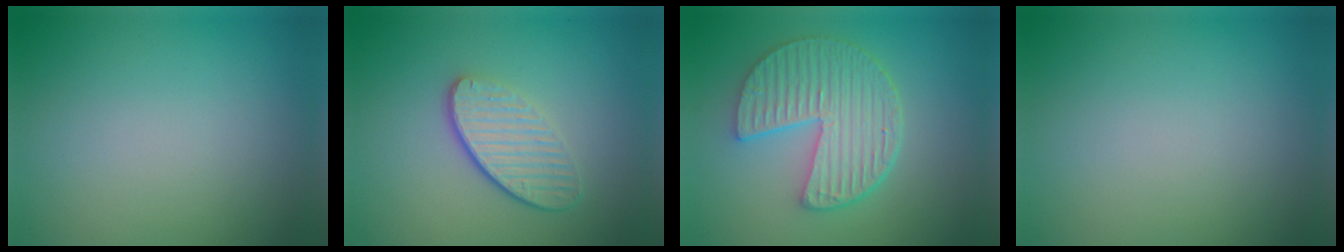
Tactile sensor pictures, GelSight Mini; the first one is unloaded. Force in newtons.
{"total": 3.8, "press": 2.8, "slide": 2.6}
{"total": 6.0, "press": 4.8, "slide": 3.6}
{"total": 0.0}